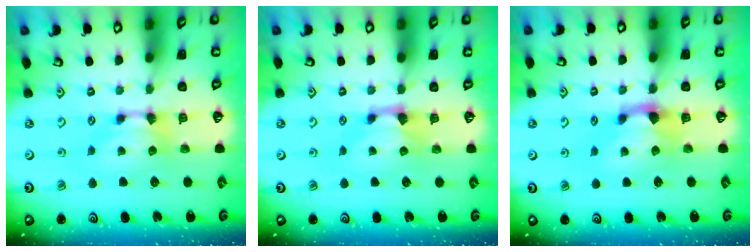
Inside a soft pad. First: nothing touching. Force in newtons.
{"total": 0.6, "press": 0.1, "slide": 0.6}
{"total": 1.4, "press": 0.6, "slide": 1.2}